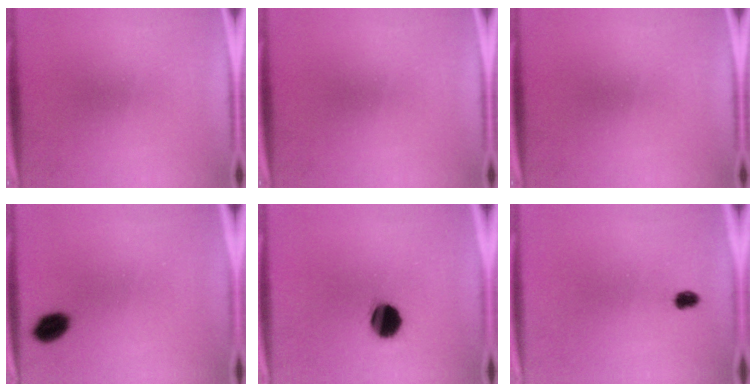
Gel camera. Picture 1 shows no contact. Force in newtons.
{"total": 0.0}
{"total": 0.0}
{"total": 5.1}
{"total": 9.4}
{"total": 1.9}